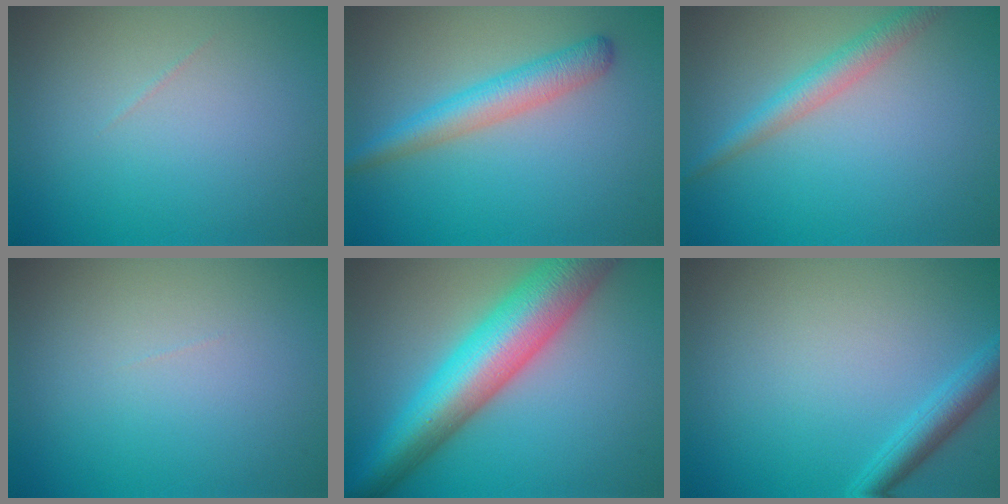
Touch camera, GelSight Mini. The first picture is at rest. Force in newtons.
{"total": 3.6, "press": 3.6, "slide": 0.1}
{"total": 2.7, "press": 2.7, "slide": 0.0}
{"total": 0.0}
{"total": 10.6, "press": 10.6, "slide": 0.0}
{"total": 2.7, "press": 2.7, "slide": 0.1}